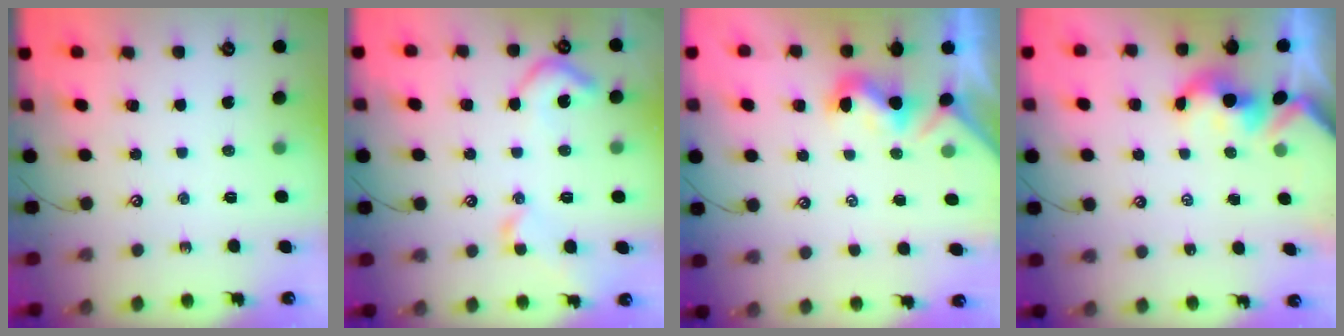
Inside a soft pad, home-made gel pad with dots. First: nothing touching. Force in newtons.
{"total": 7.3, "press": 7.3, "slide": 1.0}
{"total": 1.1, "press": 1.0, "slide": 0.5}
{"total": 1.6, "press": 1.6, "slide": 0.3}